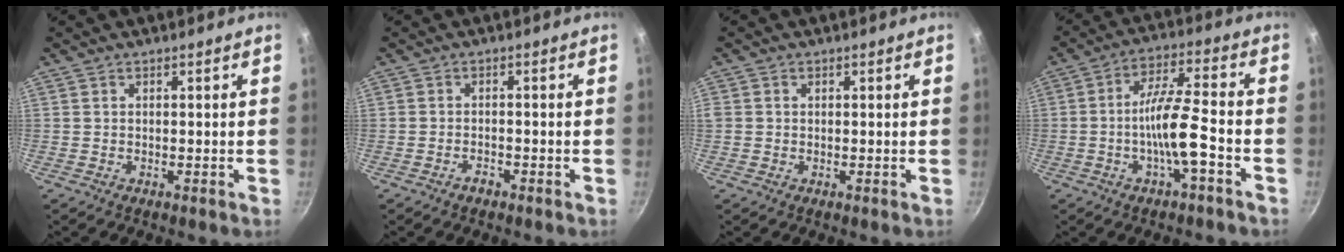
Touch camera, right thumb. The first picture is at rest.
{"total": 1.5, "force": [-1.2, 0.6, 0.7], "torque": [-0.011, 0.014, -0.020]}
{"total": 1.0, "force": [0.2, 0.9, 0.3], "torque": [-0.003, 0.001, 0.000]}
{"total": 10.0, "force": [-3.5, 1.9, 9.1], "torque": [-0.167, 0.032, -0.067]}